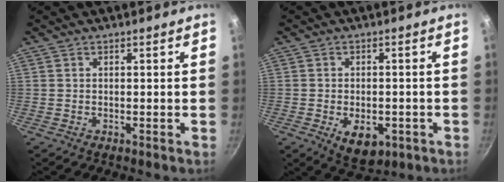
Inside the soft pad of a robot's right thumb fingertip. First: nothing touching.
{"total": 7.6, "force": [-2.6, 4.7, 5.5], "torque": [-0.060, 0.002, -0.023]}